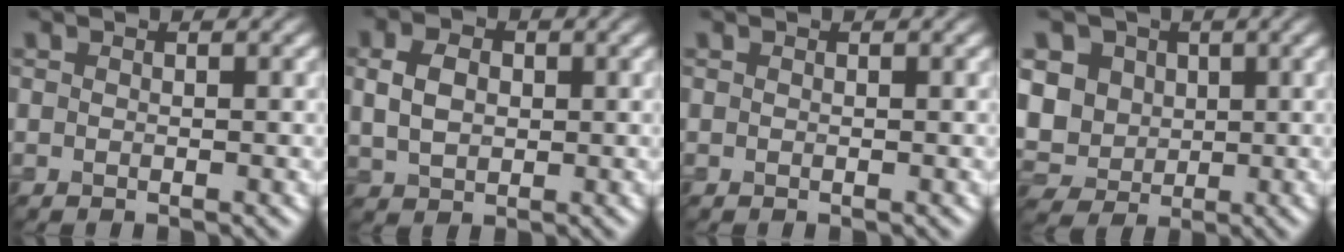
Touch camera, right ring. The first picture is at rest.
{"total": 3.7, "force": [0.6, 2.8, 2.4], "torque": [-0.059, 0.003, 0.012]}
{"total": 0.0}
{"total": 8.8, "force": [1.6, 7.6, 4.2], "torque": [-0.095, 0.017, 0.013]}